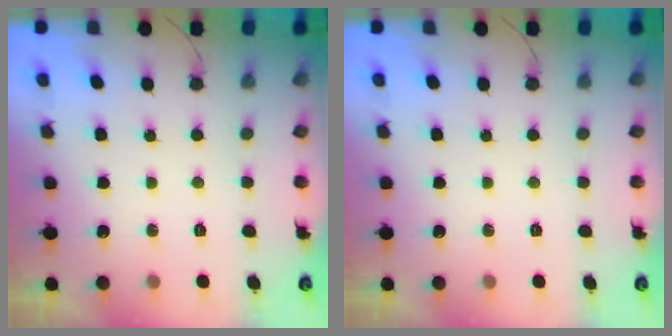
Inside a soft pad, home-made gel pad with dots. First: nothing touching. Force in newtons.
{"total": 0.0}